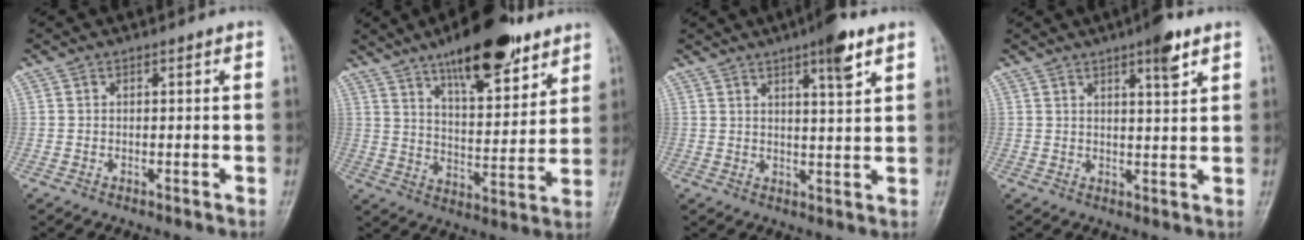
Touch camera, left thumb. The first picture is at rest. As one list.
[{"total": 17.4, "force": [11.7, 6.0, 11.5], "torque": [-0.139, -0.061, 0.185]}, {"total": 7.0, "force": [4.1, 1.2, 5.5], "torque": [-0.076, -0.020, 0.060]}, {"total": 5.6, "force": [3.4, 1.1, 4.3], "torque": [-0.057, -0.018, 0.047]}]